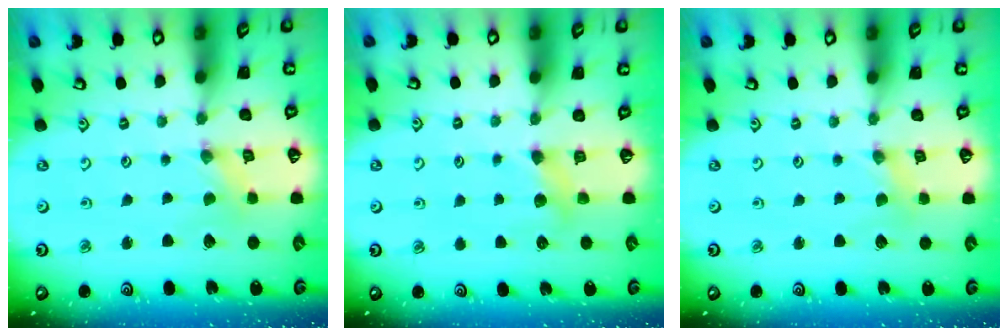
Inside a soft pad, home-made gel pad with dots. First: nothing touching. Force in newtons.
{"total": 4.3, "press": 4.2, "slide": 0.9}
{"total": 0.9, "press": 0.9, "slide": 0.2}